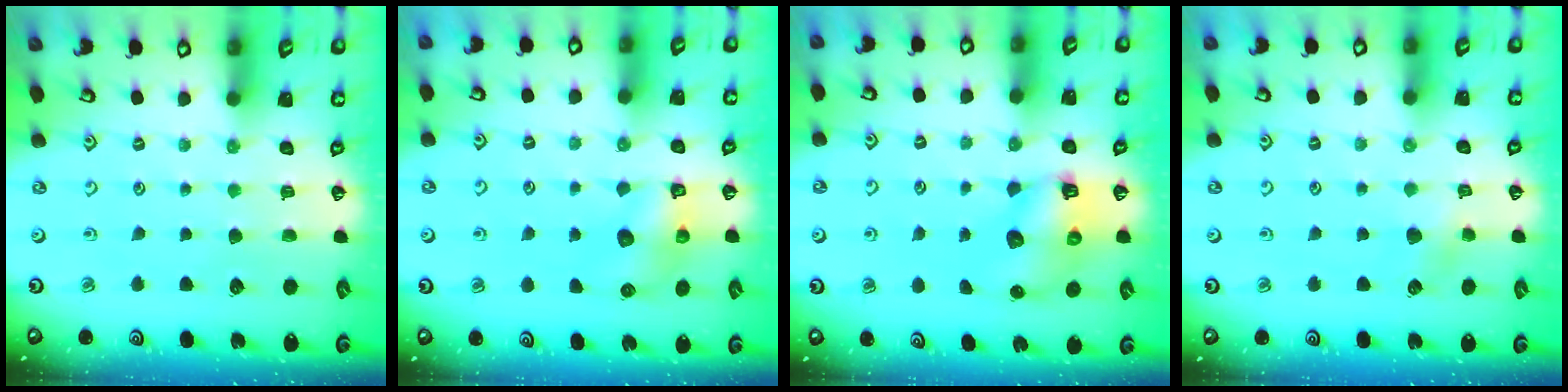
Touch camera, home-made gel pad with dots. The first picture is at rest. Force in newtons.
{"total": 6.4, "press": 6.4, "slide": 0.2}
{"total": 8.8, "press": 8.7, "slide": 1.1}
{"total": 3.9, "press": 3.9, "slide": 0.3}